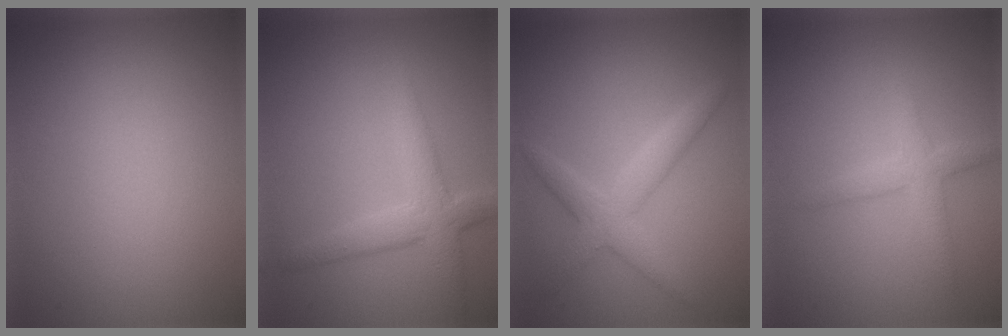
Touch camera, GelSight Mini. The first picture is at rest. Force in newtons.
{"total": 3.8, "press": 3.8, "slide": 0.2}
{"total": 3.3, "press": 3.3, "slide": 0.3}
{"total": 2.5, "press": 2.5, "slide": 0.1}